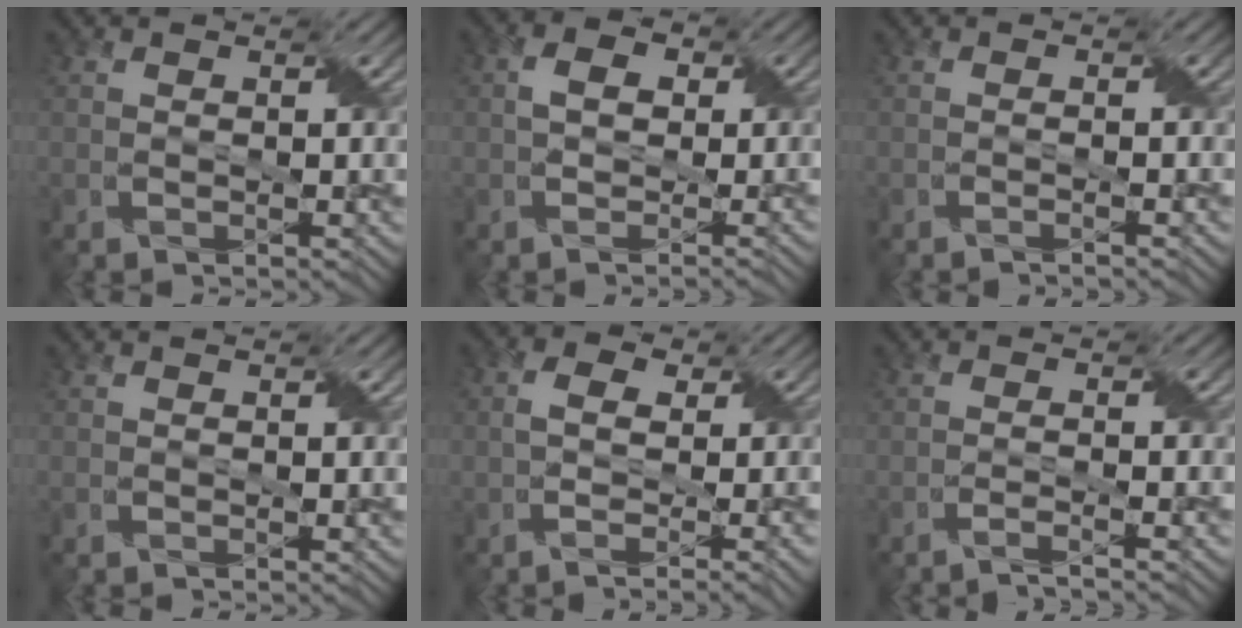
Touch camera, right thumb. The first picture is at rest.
{"total": 3.3, "force": [-0.5, 2.0, 2.5], "torque": [-0.039, -0.001, -0.010]}
{"total": 1.2, "force": [-0.6, 0.2, 1.0], "torque": [-0.009, 0.002, -0.020]}
{"total": 0.0}
{"total": 4.2, "force": [-0.7, 1.6, 3.8], "torque": [-0.062, 0.001, -0.017]}
{"total": 2.5, "force": [-1.6, 0.1, 1.9], "torque": [-0.022, 0.007, -0.048]}